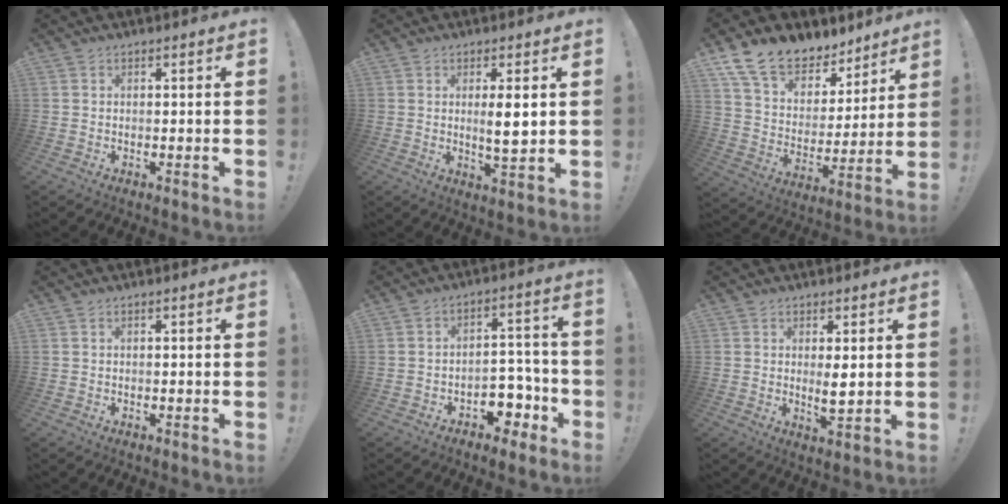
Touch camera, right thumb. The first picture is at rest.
{"total": 5.8, "force": [0.9, 0.8, 5.7], "torque": [-0.088, -0.014, 0.011]}
{"total": 14.7, "force": [11.2, 7.6, 5.6], "torque": [-0.108, -0.080, 0.210]}
{"total": 0.0}
{"total": 9.2, "force": [-5.0, 6.3, 4.5], "torque": [-0.040, 0.040, -0.078]}
{"total": 4.2, "force": [1.2, 1.0, 3.9], "torque": [-0.054, -0.018, 0.019]}